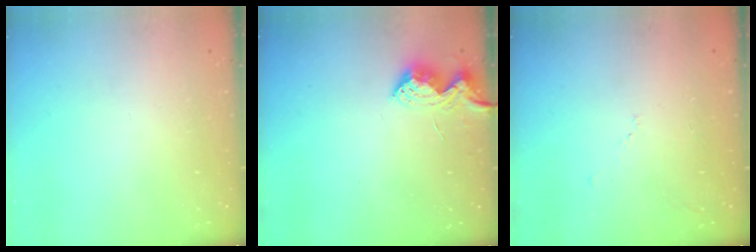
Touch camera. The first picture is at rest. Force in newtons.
{"total": 8.6, "press": 8.5, "slide": 1.2}
{"total": 7.3, "press": 7.3, "slide": 0.6}